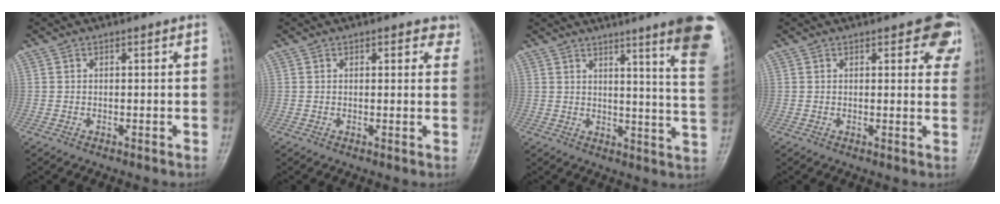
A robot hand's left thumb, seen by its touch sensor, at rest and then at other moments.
{"total": 3.2, "force": [2.0, 1.8, 1.6], "torque": [0.010, -0.006, 0.019]}
{"total": 17.7, "force": [11.2, 1.2, 13.7], "torque": [-0.147, -0.065, 0.124]}
{"total": 7.1, "force": [3.8, 3.1, 5.1], "torque": [-0.020, -0.011, 0.036]}